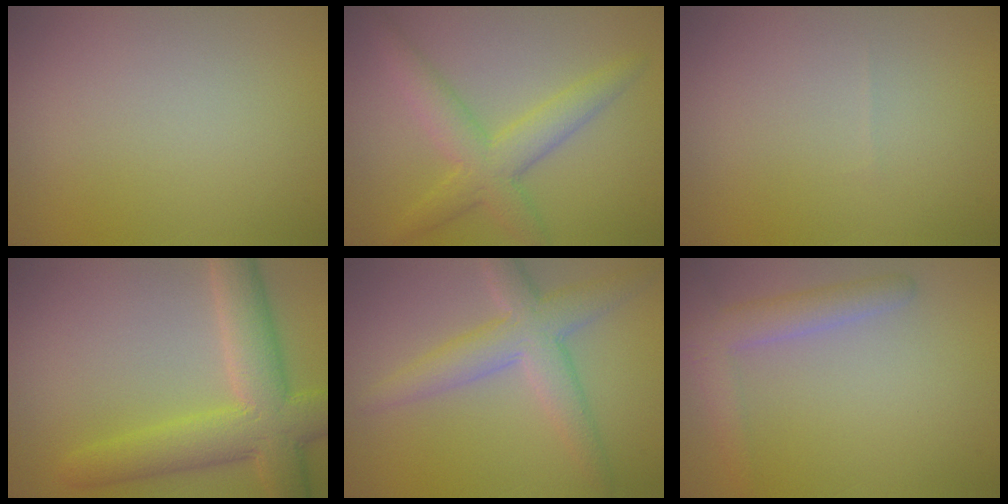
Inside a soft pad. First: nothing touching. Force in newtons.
{"total": 4.4, "press": 4.4, "slide": 0.0}
{"total": 0.0}
{"total": 7.5, "press": 7.5, "slide": 0.4}
{"total": 4.6, "press": 4.6, "slide": 0.0}
{"total": 3.0, "press": 3.0, "slide": 0.1}